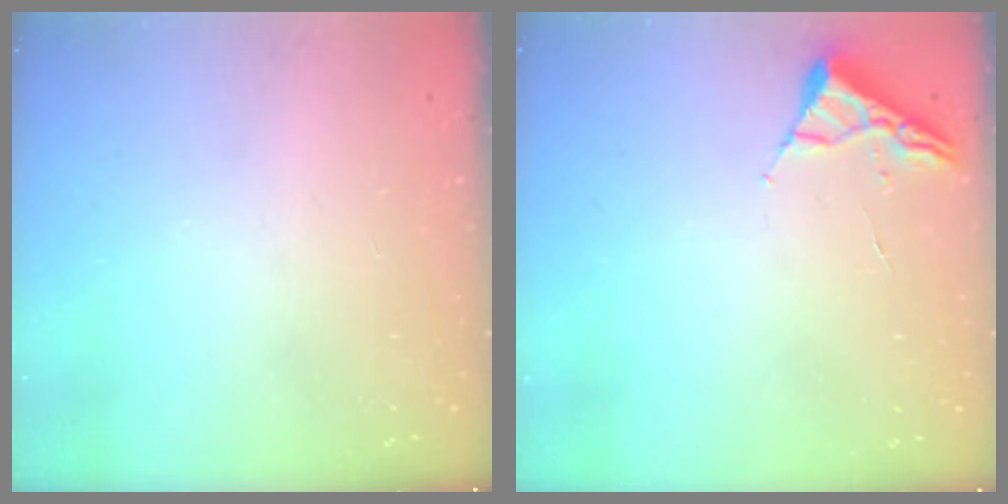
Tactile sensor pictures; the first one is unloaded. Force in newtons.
{"total": 2.6, "press": 2.6, "slide": 0.3}